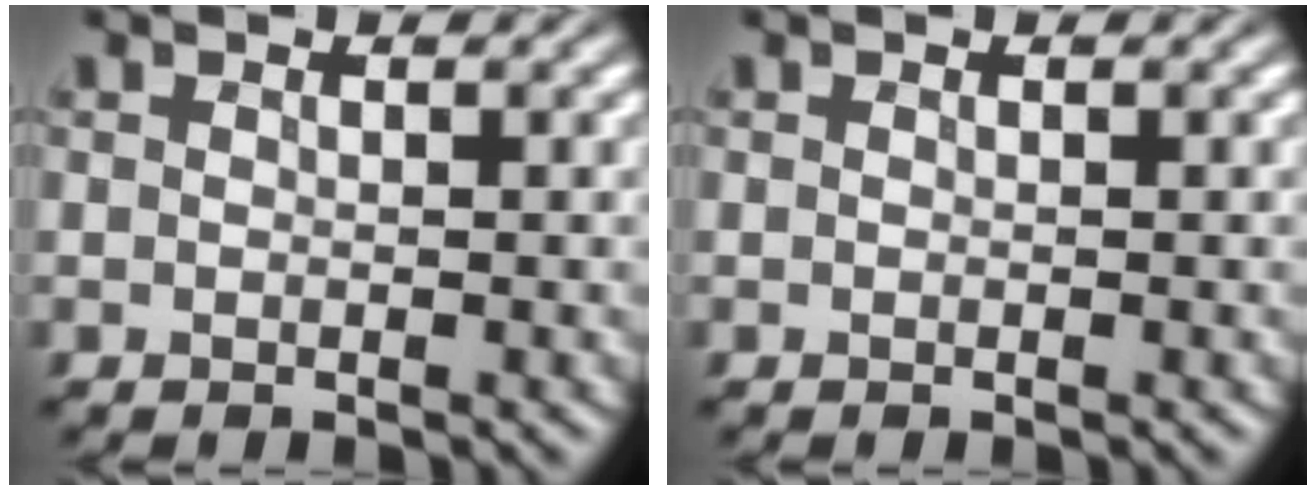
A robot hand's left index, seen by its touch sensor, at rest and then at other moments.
{"total": 0.0}